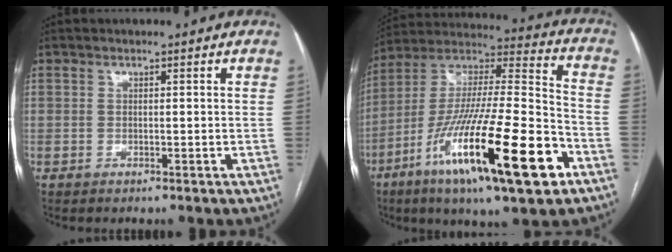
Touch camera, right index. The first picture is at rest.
{"total": 27.3, "force": [-12.4, 3.4, 24.1], "torque": [-0.414, -0.042, -0.210]}